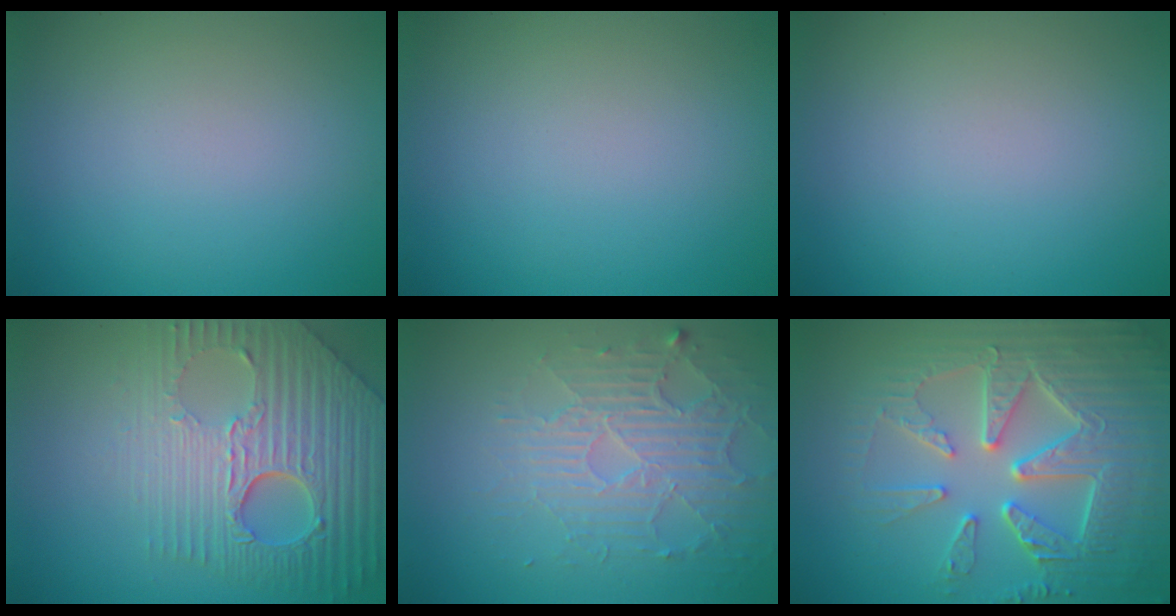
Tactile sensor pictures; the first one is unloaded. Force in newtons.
{"total": 0.0}
{"total": 0.0}
{"total": 9.0, "press": 6.2, "slide": 6.6}
{"total": 4.0, "press": 3.4, "slide": 2.1}
{"total": 8.4, "press": 6.3, "slide": 5.7}